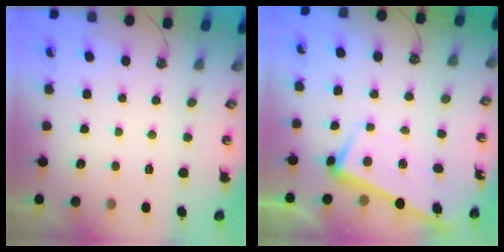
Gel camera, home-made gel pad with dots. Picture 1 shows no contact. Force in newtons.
{"total": 2.5, "press": 2.4, "slide": 0.6}